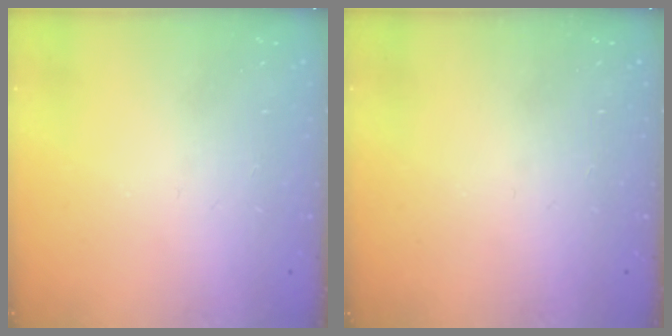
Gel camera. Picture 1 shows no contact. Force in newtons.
{"total": 0.0}